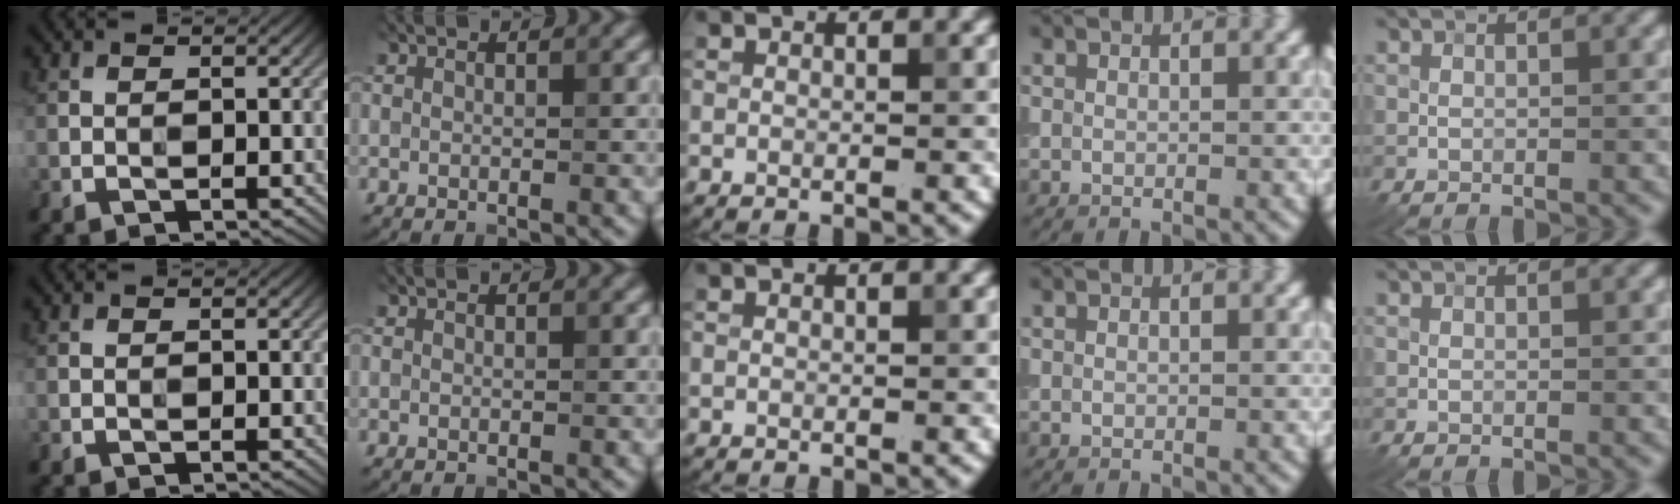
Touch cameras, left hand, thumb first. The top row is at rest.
{}